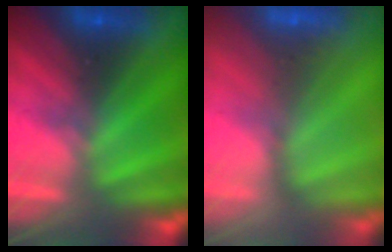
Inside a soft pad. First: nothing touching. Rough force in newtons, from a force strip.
{"total": 2.5}